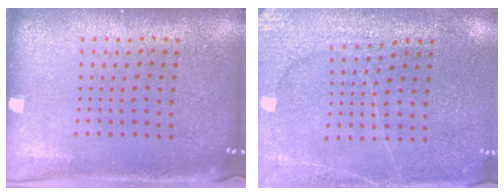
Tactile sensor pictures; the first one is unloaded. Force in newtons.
{"total": 2.7, "press": 2.7, "slide": 0.4}